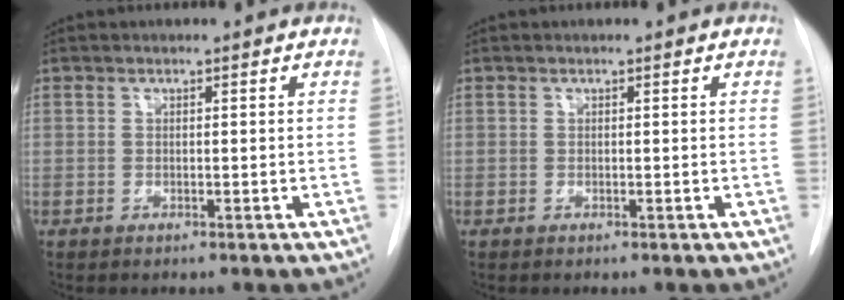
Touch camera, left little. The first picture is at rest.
{"total": 0.0}